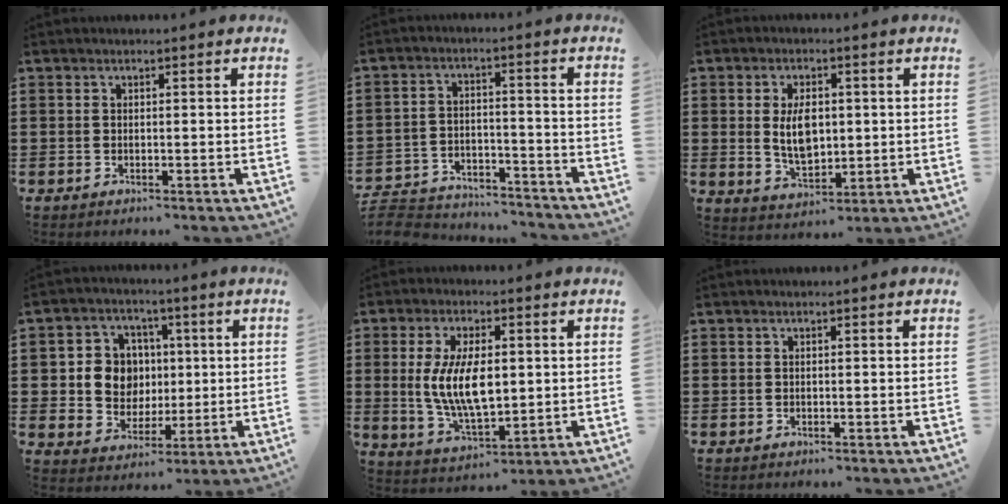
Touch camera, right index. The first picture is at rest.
{"total": 6.0, "force": [-5.9, 0.8, 0.8], "torque": [-0.033, 0.005, -0.121]}
{"total": 6.8, "force": [0.8, 3.8, 5.6], "torque": [-0.098, 0.004, 0.012]}
{"total": 7.4, "force": [0.8, 6.9, 2.6], "torque": [-0.073, 0.015, 0.016]}
{"total": 9.9, "force": [0.7, 4.6, 8.7], "torque": [-0.176, 0.000, 0.010]}
{"total": 0.0}